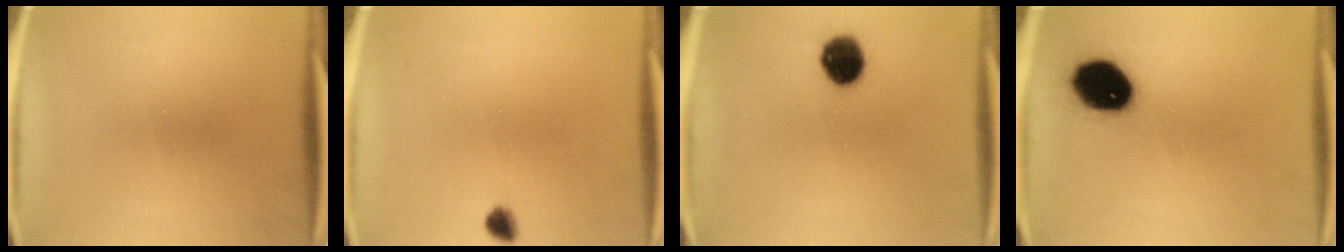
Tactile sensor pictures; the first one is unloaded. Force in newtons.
{"total": 2.4}
{"total": 9.1}
{"total": 14.0}